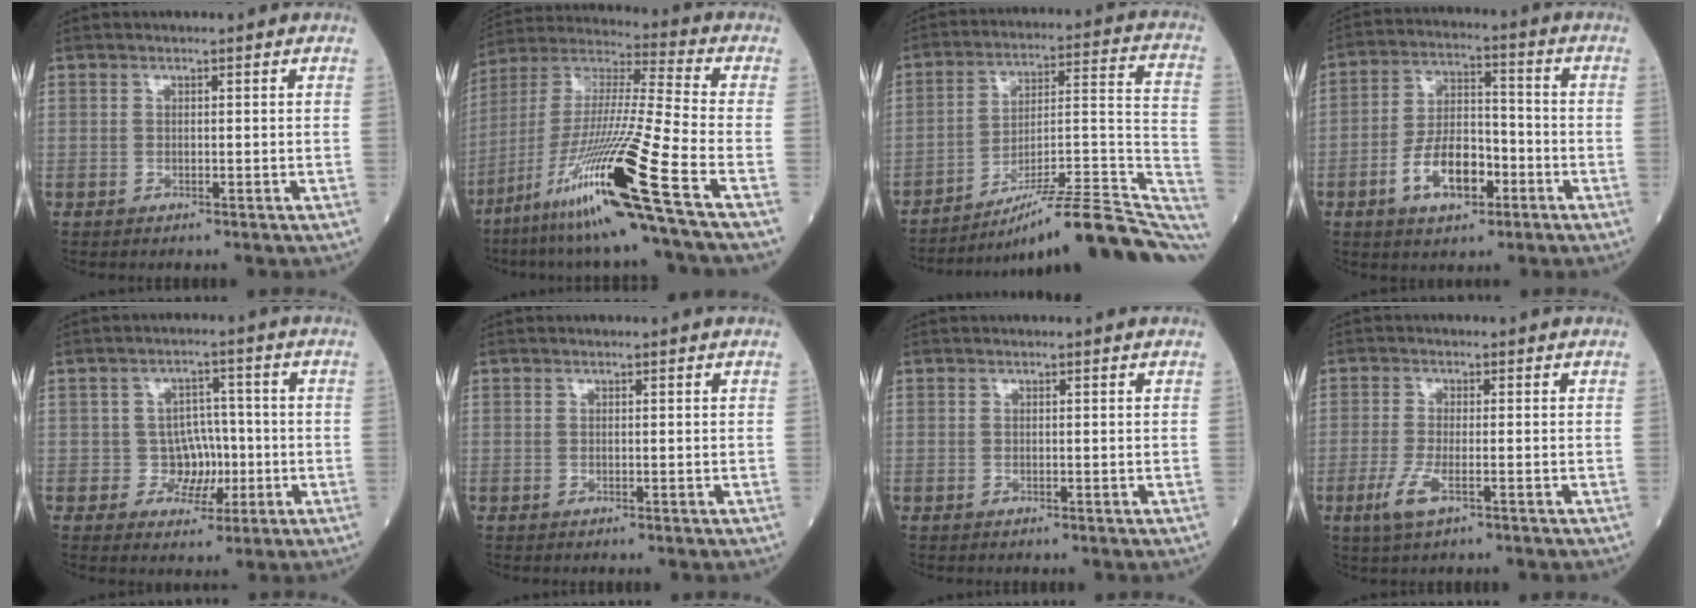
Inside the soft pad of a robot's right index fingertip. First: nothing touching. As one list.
[{"total": 21.8, "force": [-11.5, -1.8, 18.5], "torque": [-0.374, -0.042, -0.220]}, {"total": 22.7, "force": [-18.0, 1.9, 13.6], "torque": [-0.118, 0.026, -0.264]}, {"total": 9.7, "force": [-4.0, 4.7, 7.5], "torque": [-0.146, 0.012, -0.072]}, {"total": 4.8, "force": [-0.8, 4.4, 1.8], "torque": [-0.011, 0.011, -0.011]}, {"total": 0.0}, {"total": 0.0}, {"total": 4.2, "force": [-2.1, 0.7, 3.5], "torque": [-0.084, -0.010, -0.042]}]